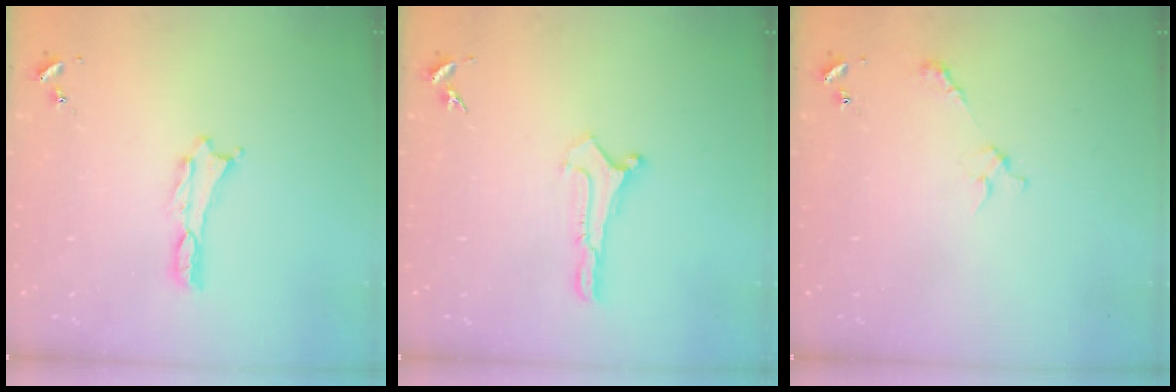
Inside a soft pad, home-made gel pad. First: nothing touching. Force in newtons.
{"total": 0.0}
{"total": 3.7, "press": 3.7, "slide": 0.4}